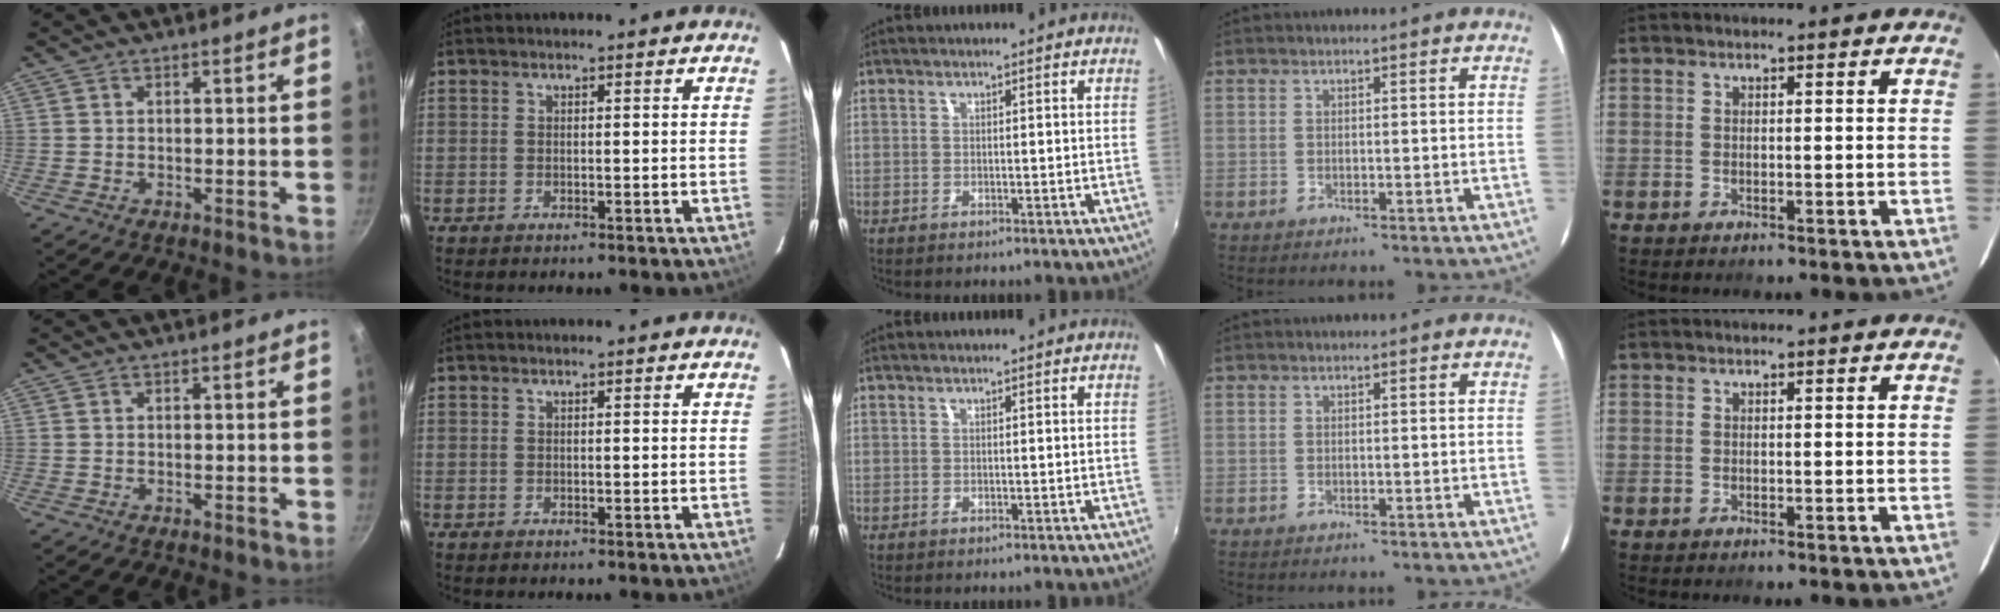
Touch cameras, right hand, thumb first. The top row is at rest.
{}